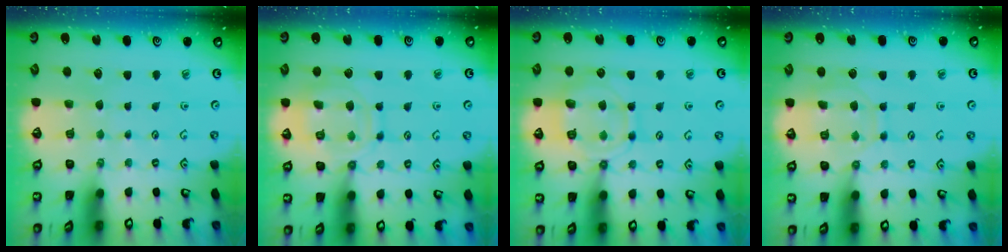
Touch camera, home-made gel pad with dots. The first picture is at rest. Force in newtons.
{"total": 12.5, "press": 12.5, "slide": 1.1}
{"total": 12.1, "press": 12.0, "slide": 1.4}
{"total": 9.2, "press": 9.2, "slide": 0.8}